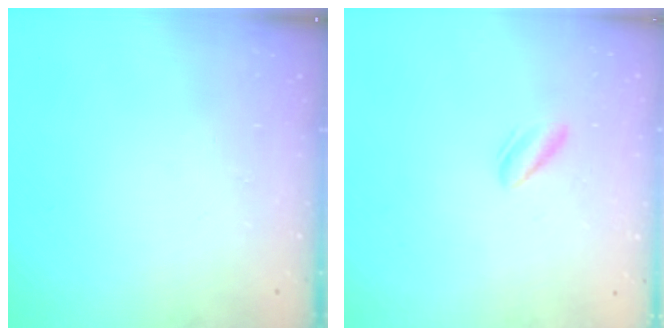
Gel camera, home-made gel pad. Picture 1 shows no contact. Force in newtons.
{"total": 2.8, "press": 2.5, "slide": 1.3}